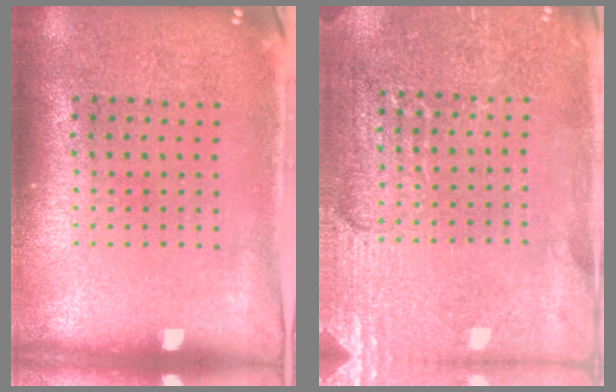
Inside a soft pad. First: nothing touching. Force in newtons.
{"total": 2.9, "press": 2.8, "slide": 0.3}